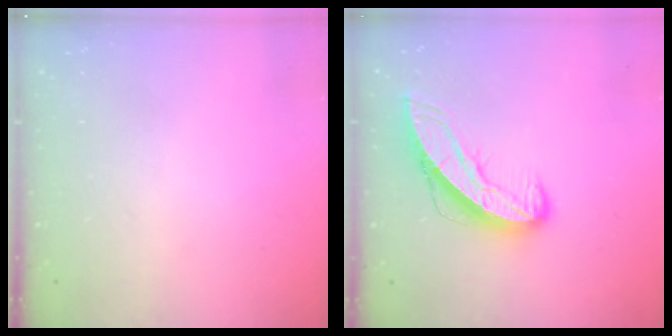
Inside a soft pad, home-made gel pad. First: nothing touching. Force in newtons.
{"total": 9.8, "press": 9.7, "slide": 1.1}